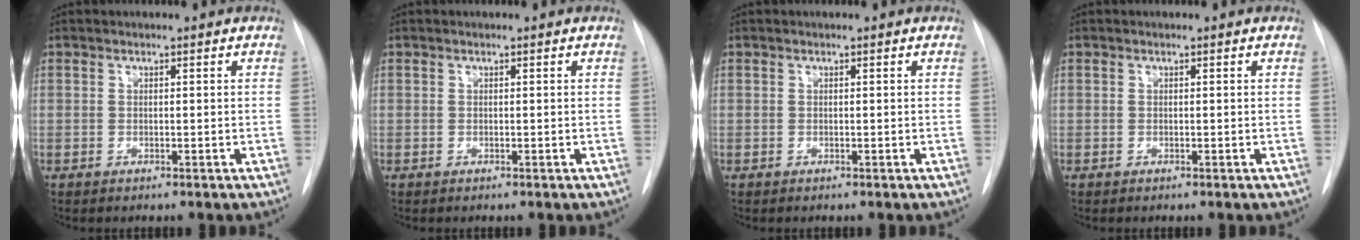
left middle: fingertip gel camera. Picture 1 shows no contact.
{"total": 0.0}
{"total": 0.0}
{"total": 0.0}